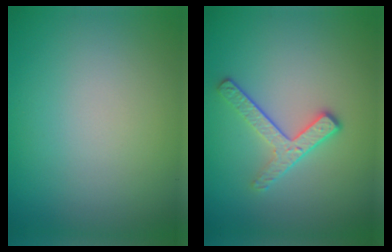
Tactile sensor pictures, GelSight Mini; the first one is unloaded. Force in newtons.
{"total": 2.9, "press": 2.4, "slide": 1.6}